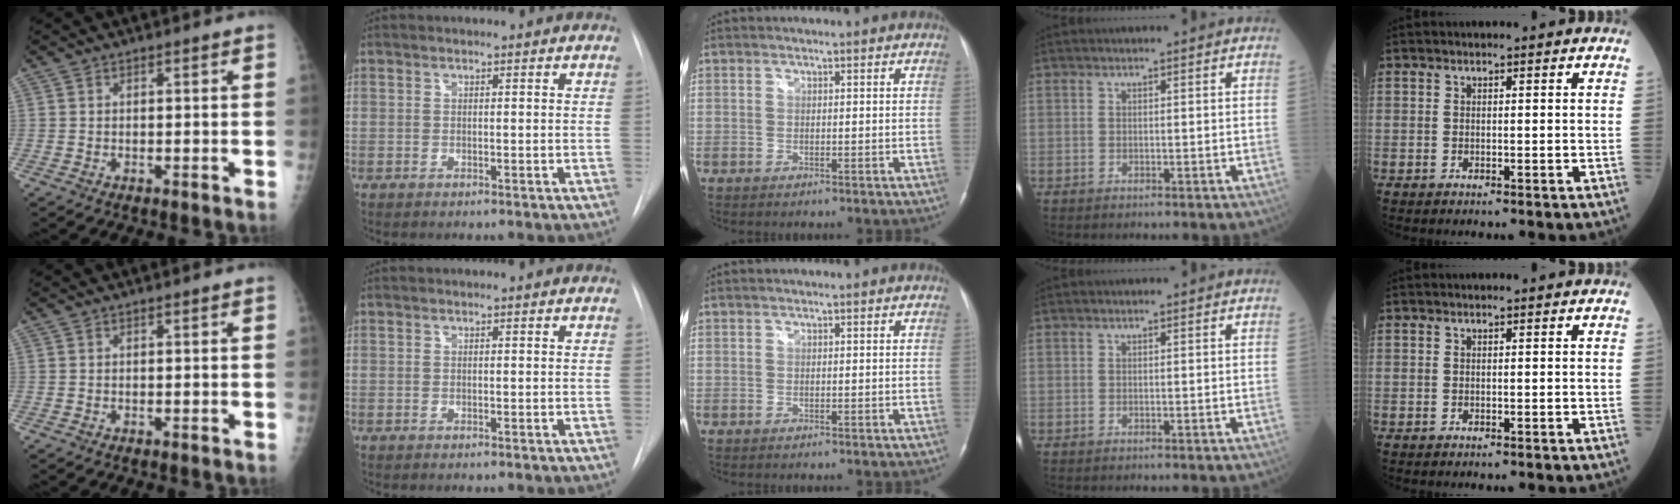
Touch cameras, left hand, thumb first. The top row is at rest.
{}